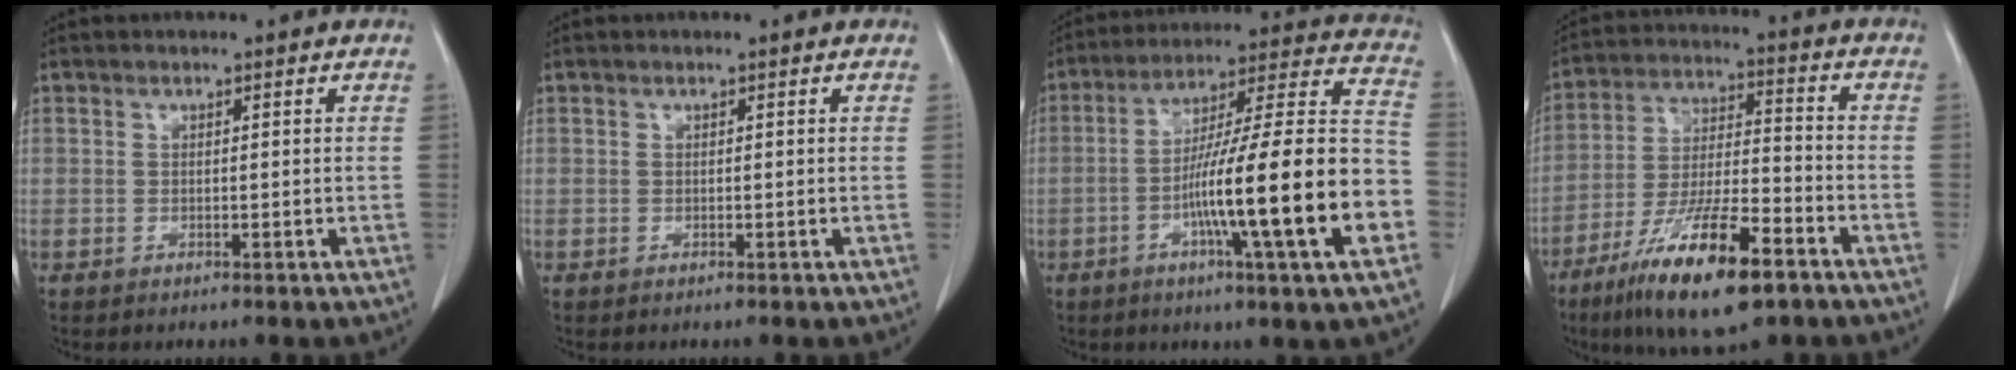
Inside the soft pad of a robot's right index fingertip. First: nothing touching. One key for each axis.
{"total": 0.0}
{"total": 22.5, "fx": -6.5, "fy": 0.2, "fz": 21.5, "tx": -0.298, "ty": 0.003, "tz": -0.109}
{"total": 16.3, "fx": -9.7, "fy": 3.1, "fz": 12.8, "tx": -0.247, "ty": -0.029, "tz": -0.171}